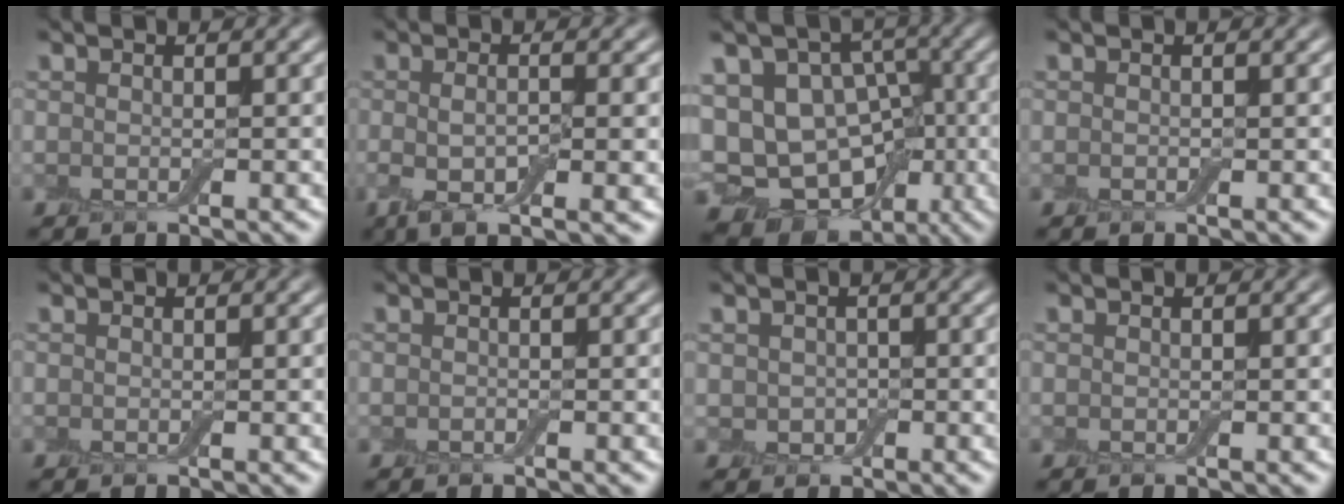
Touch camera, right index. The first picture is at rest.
{"total": 5.5, "force": [-1.4, 1.7, 5.1], "torque": [-0.094, -0.013, -0.023]}
{"total": 15.3, "force": [-3.8, 12.0, 8.7], "torque": [-0.139, 0.014, -0.070]}
{"total": 0.0}
{"total": 0.0}
{"total": 0.0}
{"total": 1.5, "force": [-0.1, 1.4, 0.7], "torque": [-0.014, -0.004, -0.005]}
{"total": 0.0}